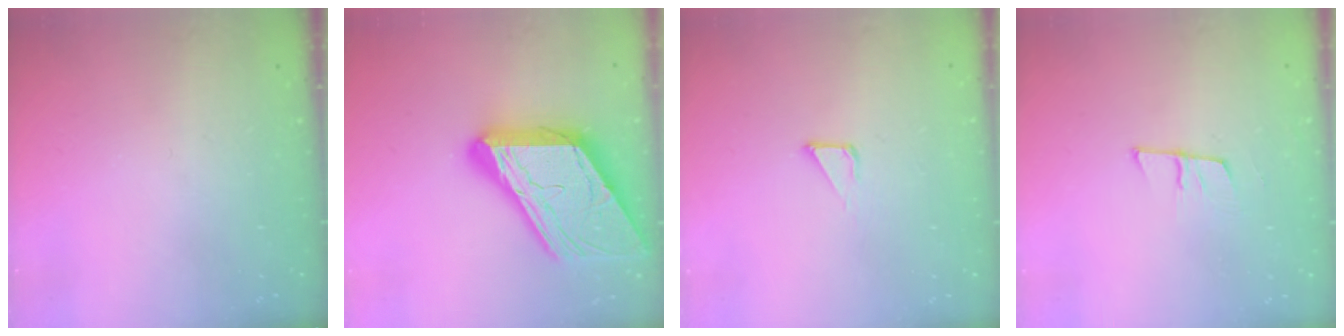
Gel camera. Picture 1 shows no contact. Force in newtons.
{"total": 23.0, "press": 22.9, "slide": 2.4}
{"total": 2.8, "press": 2.8, "slide": 0.1}
{"total": 6.9, "press": 6.3, "slide": 2.8}